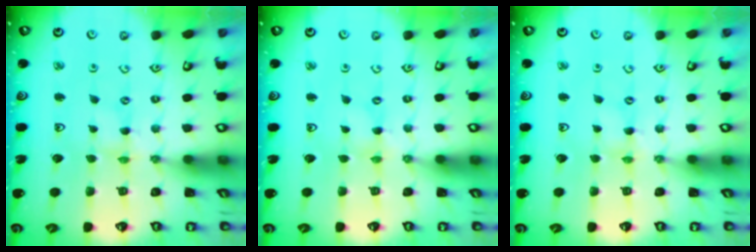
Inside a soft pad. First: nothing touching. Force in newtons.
{"total": 0.0}
{"total": 1.1, "press": 1.1, "slide": 0.1}